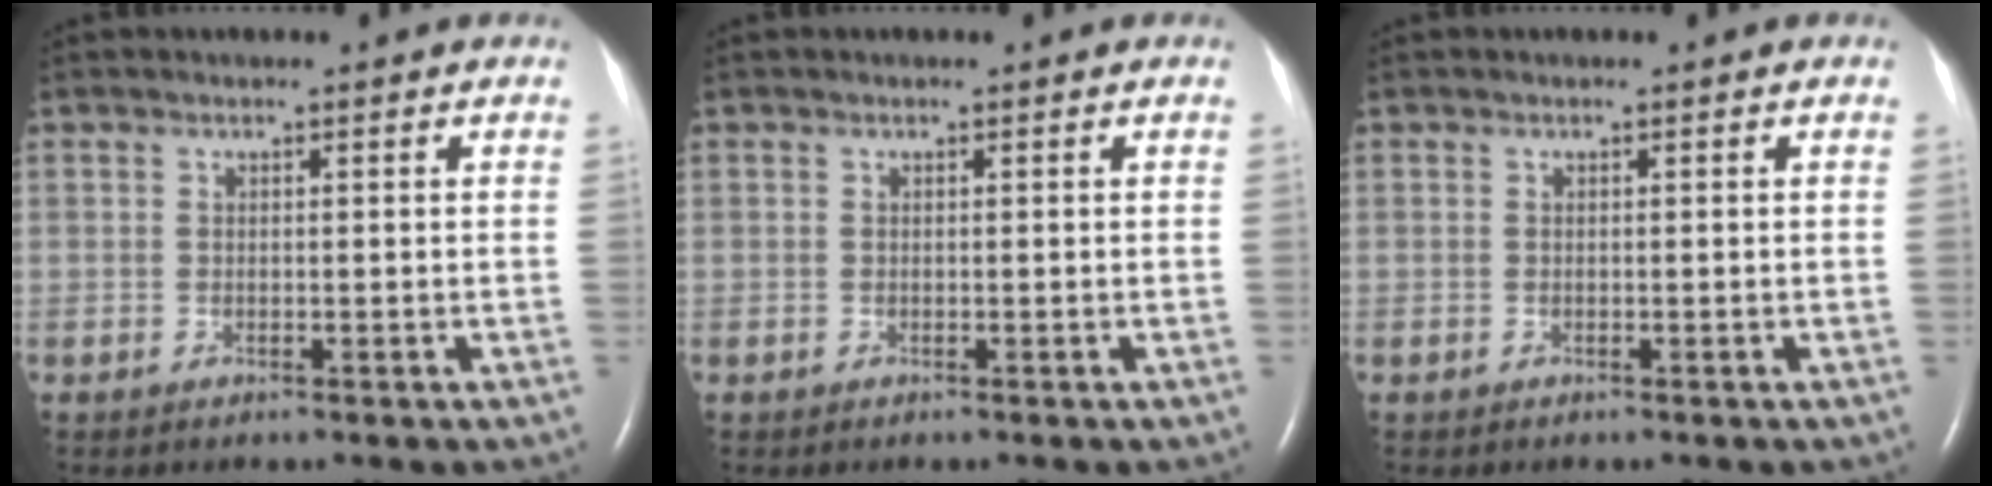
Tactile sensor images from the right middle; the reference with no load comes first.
{"total": 0.0}
{"total": 0.0}